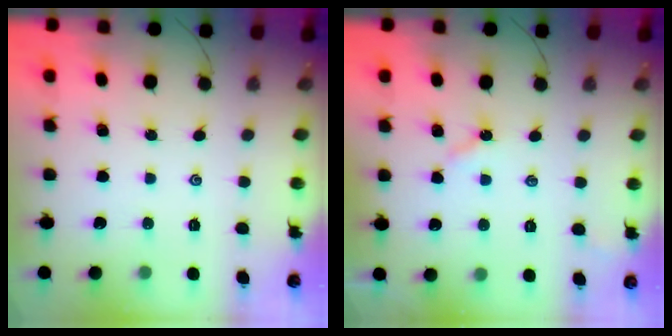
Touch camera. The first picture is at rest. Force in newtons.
{"total": 2.7, "press": 2.7, "slide": 0.3}